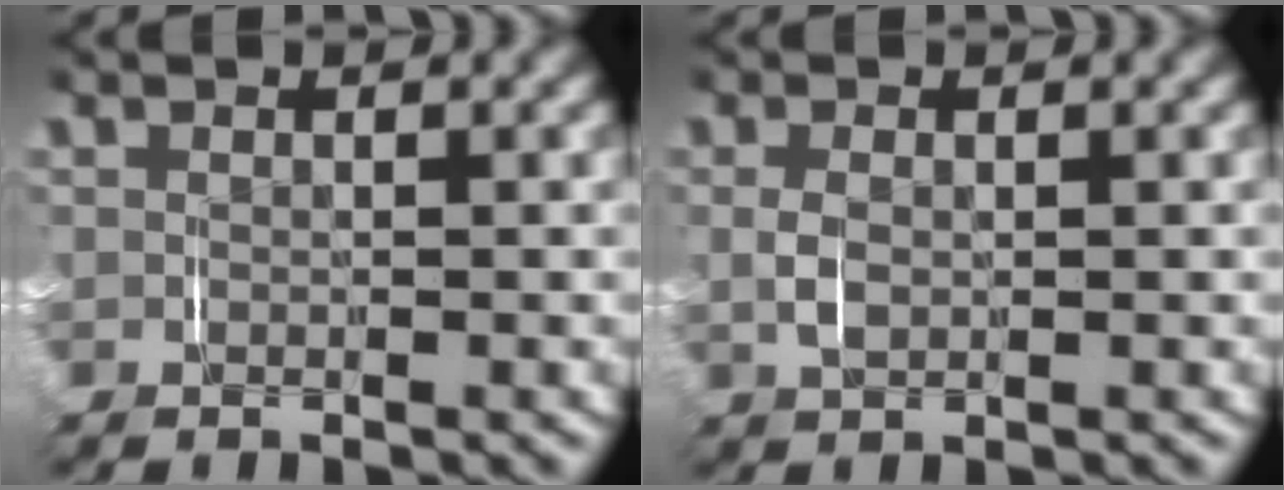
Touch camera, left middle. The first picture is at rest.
{"total": 1.0, "force": [-0.1, 0.1, 0.9], "torque": [-0.021, -0.005, 0.004]}